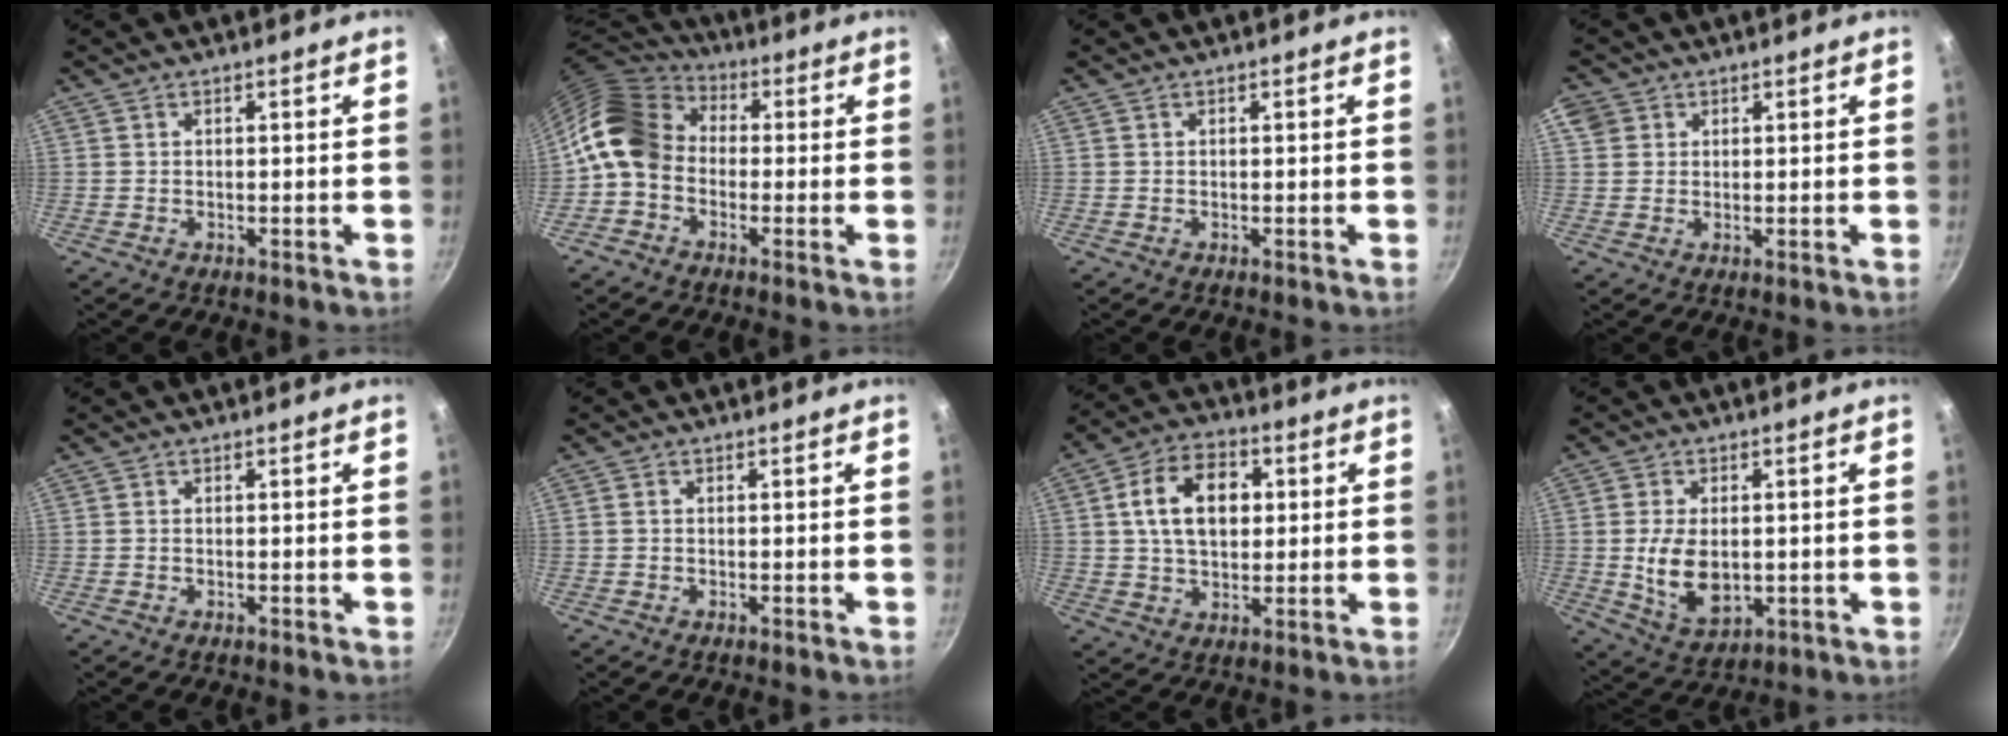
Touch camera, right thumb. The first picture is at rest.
{"total": 12.3, "force": [-1.4, 9.6, 7.5], "torque": [-0.121, 0.036, -0.052]}
{"total": 0.0}
{"total": 3.6, "force": [1.2, 3.3, 0.9], "torque": [0.004, 0.005, 0.018]}
{"total": 0.0}
{"total": 0.5, "force": [0.0, 0.4, 0.3], "torque": [-0.005, 0.004, -0.001]}
{"total": 12.6, "force": [2.3, 8.5, 9.1], "torque": [-0.129, 0.012, 0.030]}
{"total": 9.9, "force": [-0.1, 6.1, 7.8], "torque": [-0.135, -0.011, 0.010]}